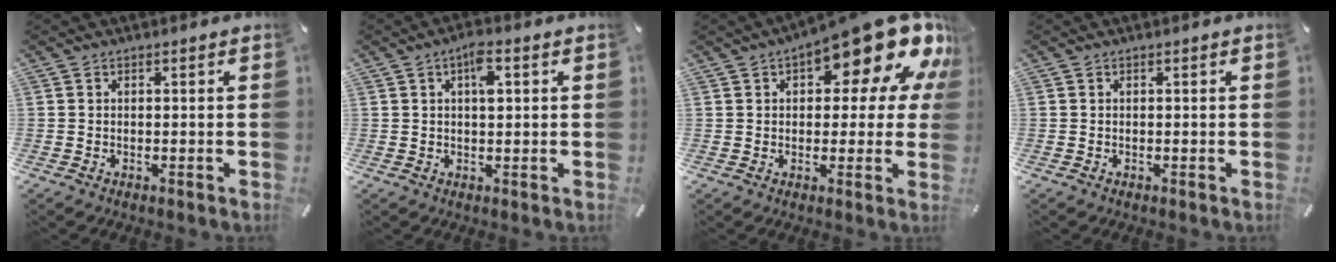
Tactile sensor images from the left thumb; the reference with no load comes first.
{"total": 4.2, "force": [1.2, 1.5, 3.7], "torque": [-0.061, 0.001, 0.015]}
{"total": 20.3, "force": [11.1, 7.8, 15.1], "torque": [-0.200, -0.077, 0.180]}
{"total": 0.0}